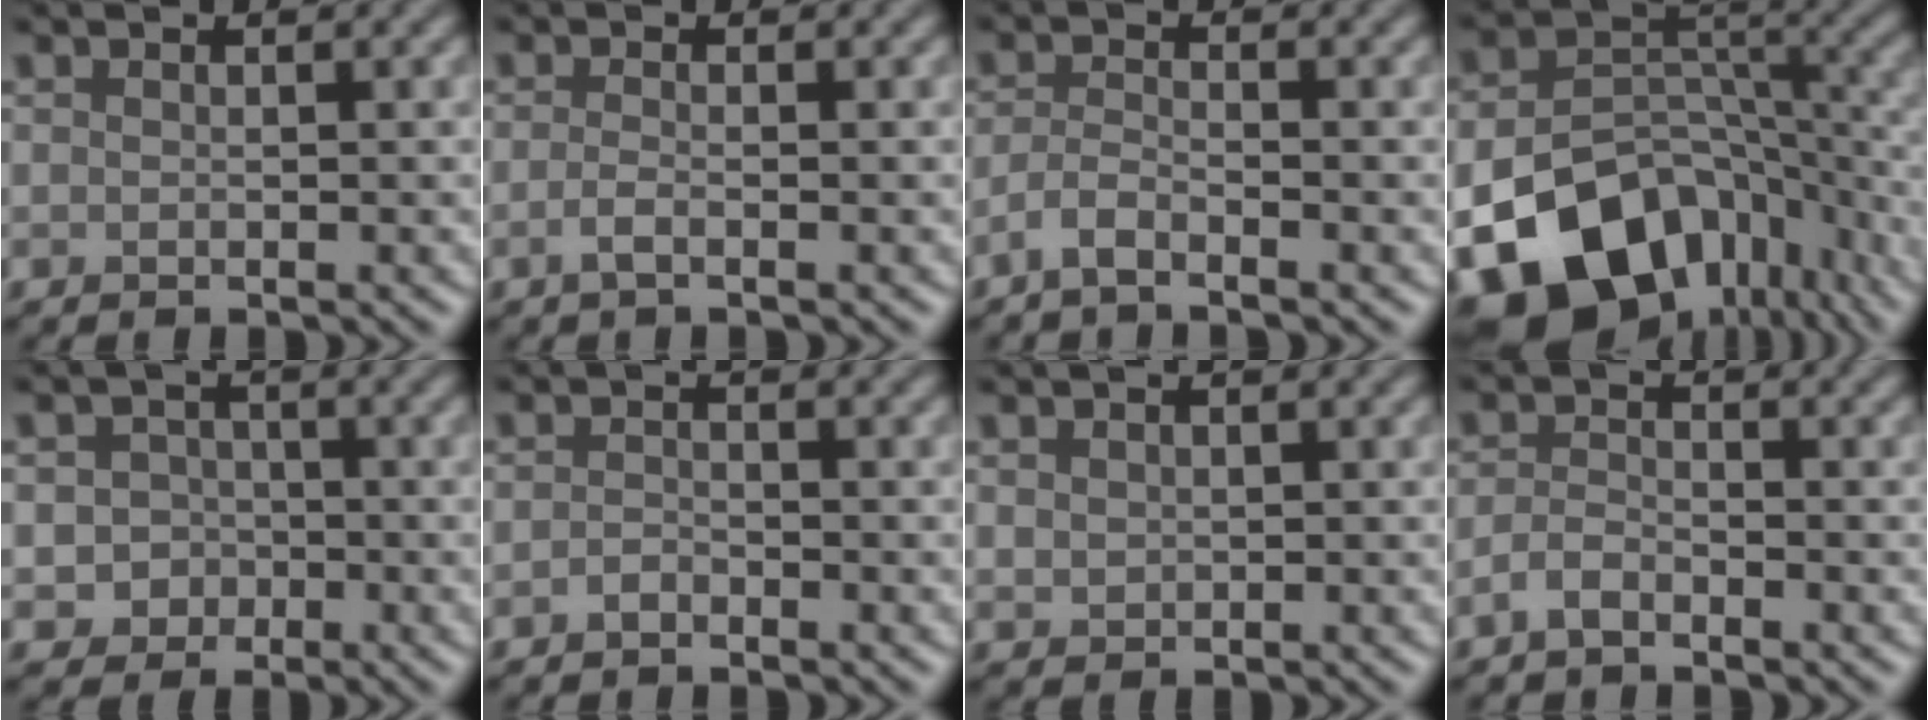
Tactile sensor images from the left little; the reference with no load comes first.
{"total": 1.3, "force": [-0.6, 0.4, 1.1], "torque": [-0.023, 0.001, -0.017]}
{"total": 1.8, "force": [-1.3, 0.3, 1.2], "torque": [-0.028, 0.001, -0.037]}
{"total": 15.2, "force": [-8.1, 10.0, 8.1], "torque": [-0.178, -0.027, -0.116]}
{"total": 3.0, "force": [-0.8, 2.9, 0.6], "torque": [0.017, 0.001, -0.021]}
{"total": 0.8, "force": [-0.6, 0.4, 0.4], "torque": [-0.008, 0.003, -0.015]}
{"total": 0.9, "force": [0.4, 0.8, 0.2], "torque": [-0.003, -0.001, 0.007]}
{"total": 1.6, "force": [-1.2, 0.6, 0.8], "torque": [-0.021, 0.004, -0.029]}